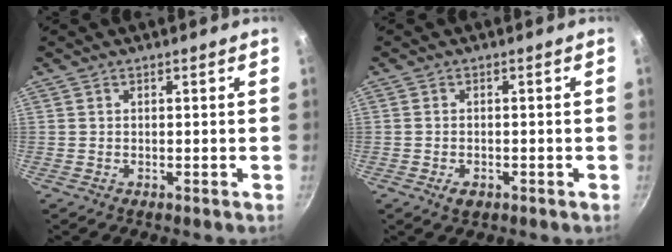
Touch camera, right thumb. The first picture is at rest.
{"total": 2.2, "force": [-1.1, 1.4, 1.3], "torque": [-0.024, 0.005, -0.017]}